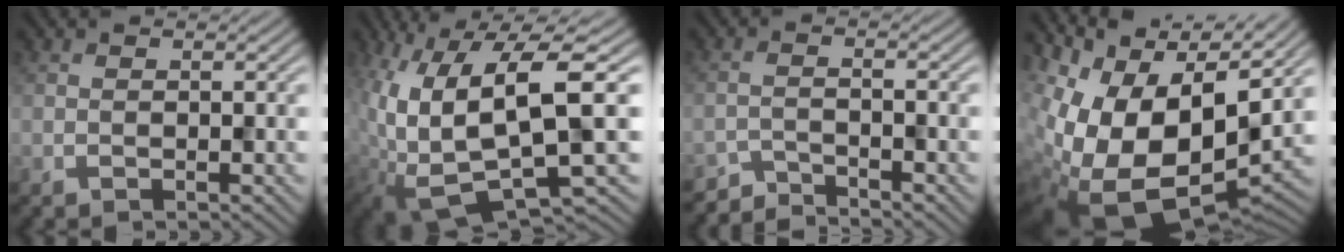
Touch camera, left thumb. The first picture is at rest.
{"total": 12.3, "force": [1.1, 4.3, 11.4], "torque": [-0.247, -0.014, 0.028]}
{"total": 2.7, "force": [-2.7, 0.1, 0.2], "torque": [0.002, 0.001, -0.059]}
{"total": 17.6, "force": [-1.2, 9.5, 14.8], "torque": [-0.299, -0.037, 0.004]}